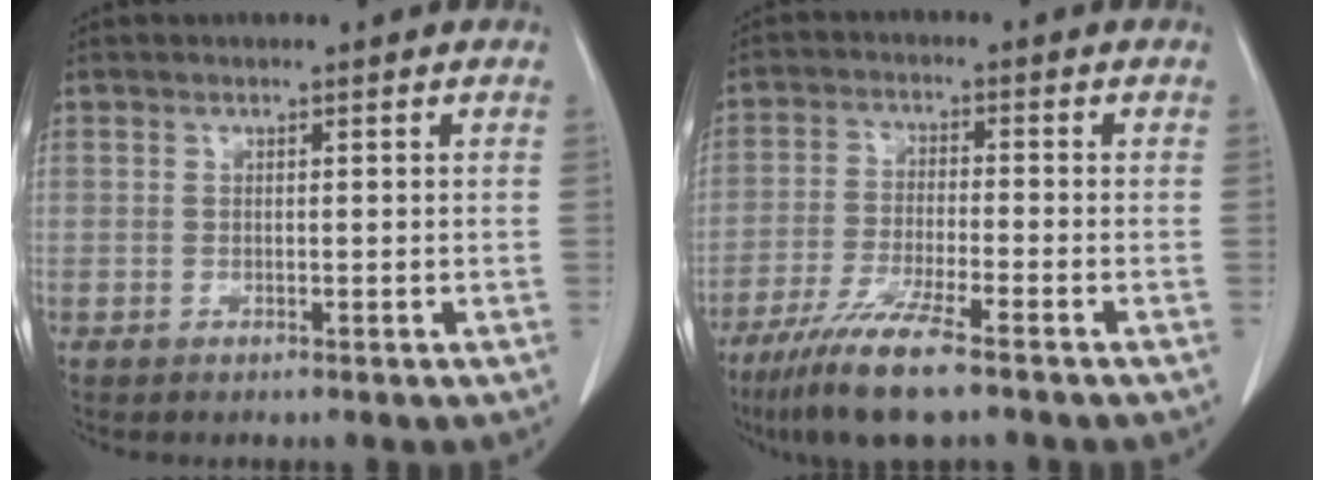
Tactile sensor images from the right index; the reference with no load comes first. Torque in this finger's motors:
{"motor_torque": [0.72, -0.69, 0.51, 0.13]}